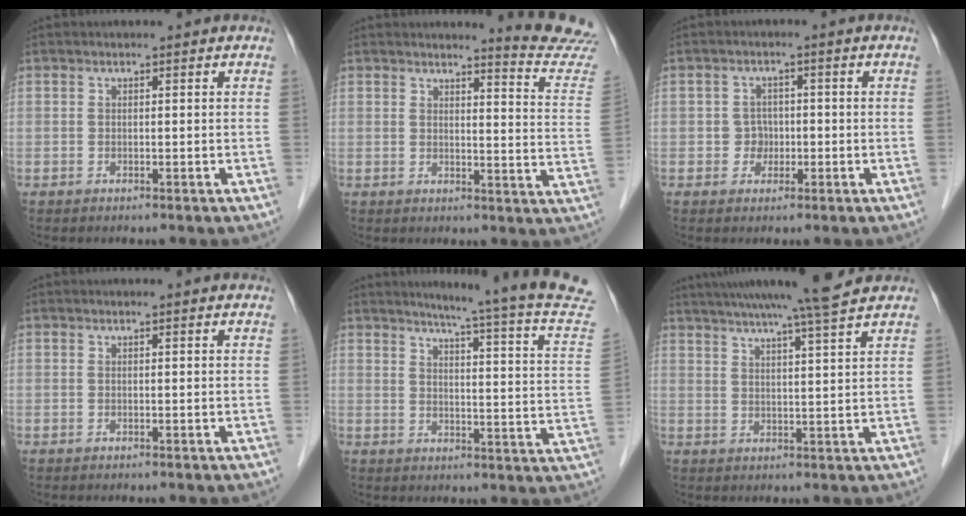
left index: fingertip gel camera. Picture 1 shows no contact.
{"total": 10.5, "force": [10.3, -1.9, 0.6], "torque": [-0.013, -0.111, 0.102]}
{"total": 2.6, "force": [-0.6, 2.5, 0.6], "torque": [-0.004, 0.008, -0.008]}
{"total": 2.3, "force": [2.2, 0.1, 0.6], "torque": [-0.015, 0.006, 0.018]}
{"total": 19.5, "force": [17.8, -2.3, 7.8], "torque": [-0.112, -0.098, 0.198]}
{"total": 13.2, "force": [11.5, -1.2, 6.5], "torque": [-0.112, 0.009, 0.154]}